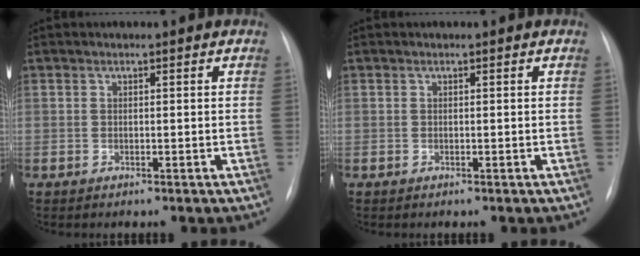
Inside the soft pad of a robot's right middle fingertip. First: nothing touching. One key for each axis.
{"total": 0.0}